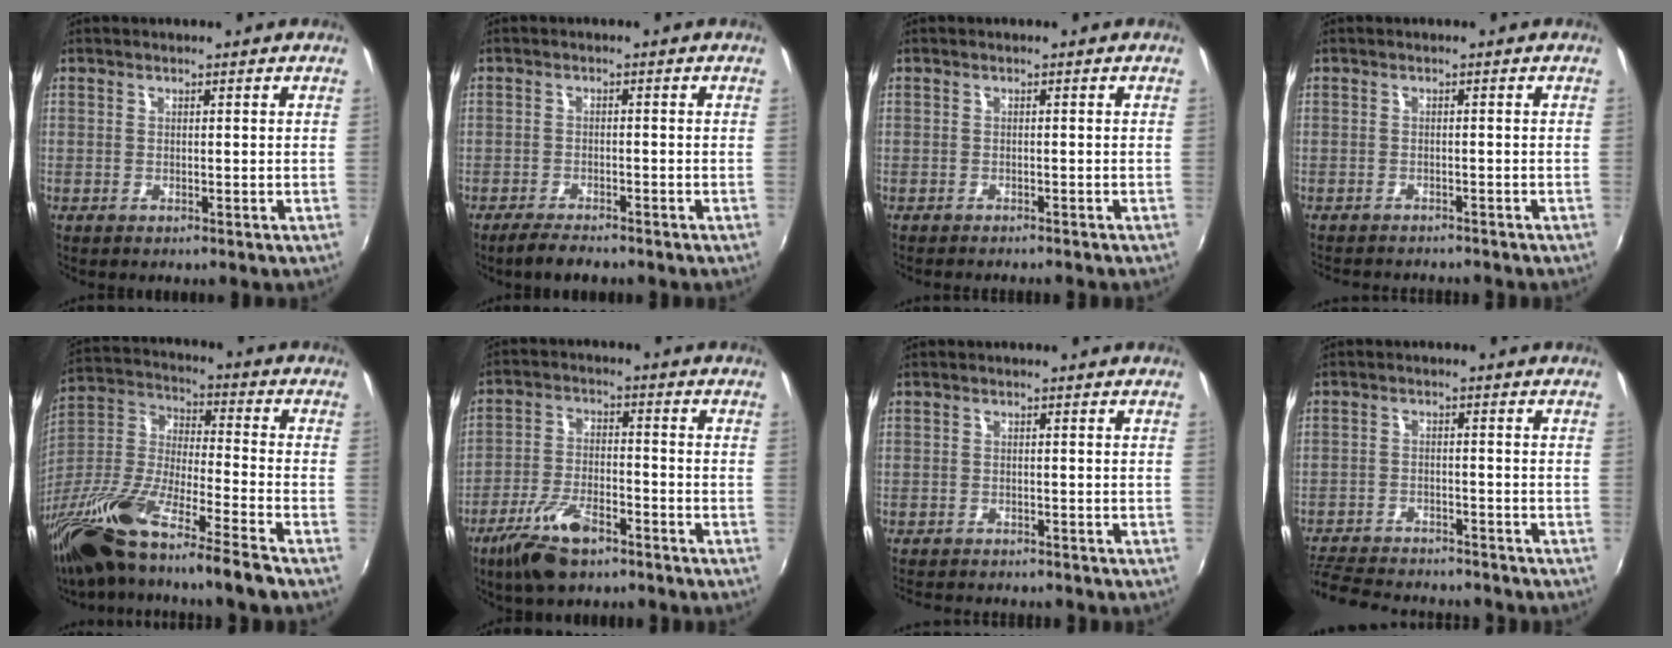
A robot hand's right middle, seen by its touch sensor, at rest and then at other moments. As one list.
[{"total": 4.0, "force": [-3.5, 0.9, 1.7], "torque": [-0.050, -0.011, -0.064]}, {"total": 2.8, "force": [-2.6, 0.4, 1.0], "torque": [-0.026, -0.014, -0.043]}, {"total": 5.6, "force": [-5.2, 1.2, 1.7], "torque": [-0.046, -0.015, -0.076]}, {"total": 21.8, "force": [-16.3, 1.2, 14.4], "torque": [-0.258, -0.042, -0.300]}, {"total": 10.5, "force": [-7.0, 3.9, 6.7], "torque": [-0.149, -0.011, -0.130]}, {"total": 5.4, "force": [-5.0, 1.0, 1.6], "torque": [-0.045, -0.018, -0.078]}, {"total": 14.5, "force": [-12.8, 4.0, 5.4], "torque": [-0.130, -0.013, -0.198]}]